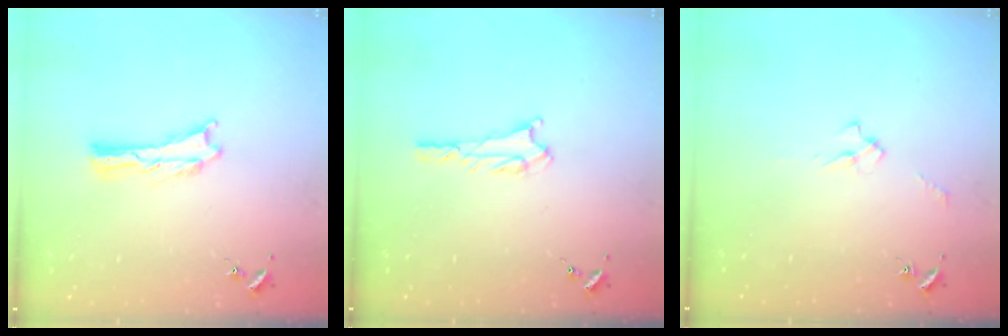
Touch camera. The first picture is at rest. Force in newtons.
{"total": 1.8, "press": 1.8, "slide": 0.2}
{"total": 2.4, "press": 2.4, "slide": 0.4}